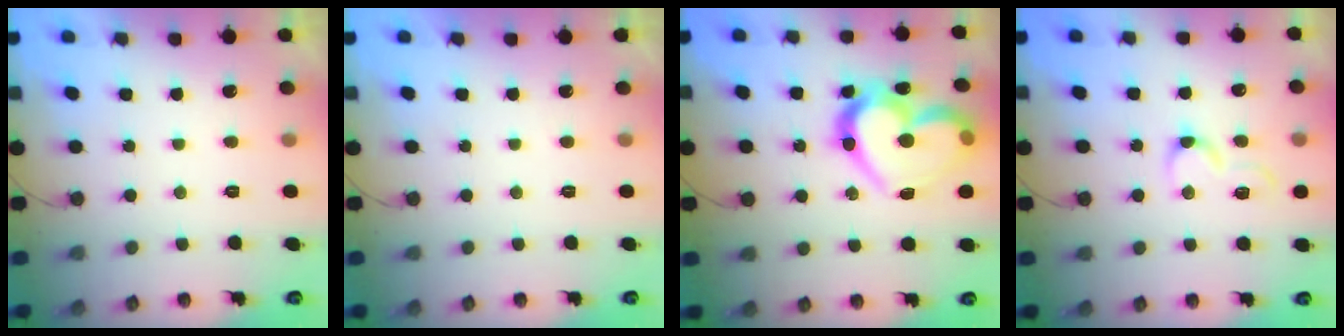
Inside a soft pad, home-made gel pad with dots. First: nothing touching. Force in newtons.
{"total": 1.8, "press": 1.7, "slide": 0.0}
{"total": 21.5, "press": 21.5, "slide": 1.8}
{"total": 4.9, "press": 4.9, "slide": 0.8}